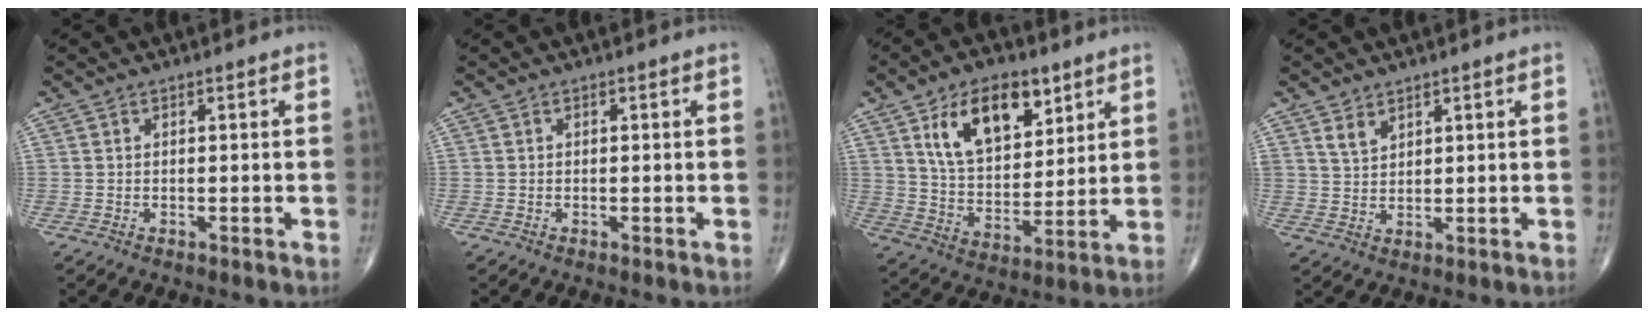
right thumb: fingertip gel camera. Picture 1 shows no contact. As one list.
[{"total": 0.0}, {"total": 16.0, "force": [7.9, 8.8, 10.8], "torque": [-0.143, -0.037, 0.146]}, {"total": 3.0, "force": [2.2, 1.7, 1.3], "torque": [-0.015, -0.017, 0.048]}]